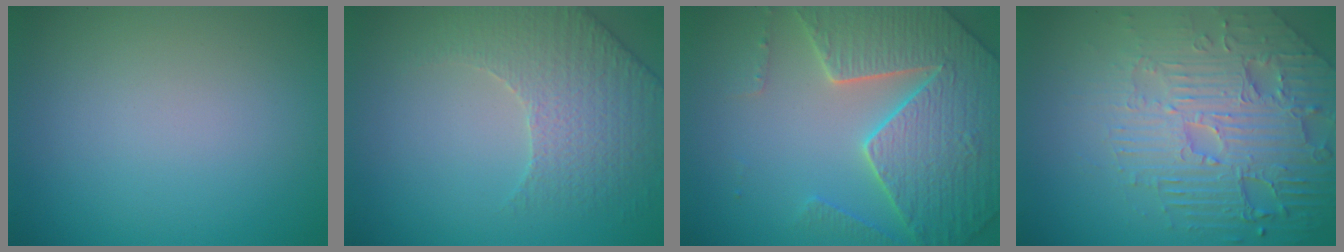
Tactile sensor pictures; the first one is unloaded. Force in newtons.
{"total": 3.1, "press": 3.0, "slide": 1.0}
{"total": 7.4, "press": 7.2, "slide": 2.0}
{"total": 7.8, "press": 5.8, "slide": 5.3}